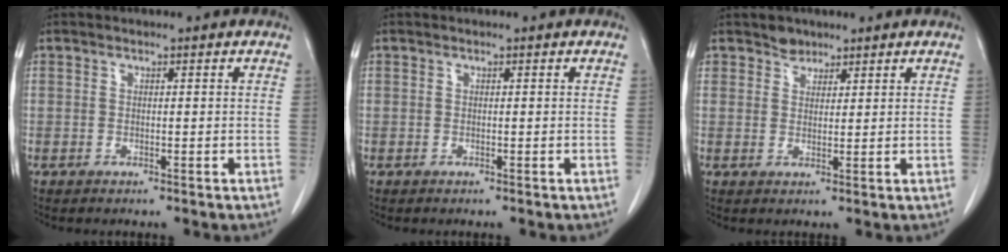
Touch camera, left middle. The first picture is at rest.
{"total": 0.0}
{"total": 2.1, "force": [1.7, 1.2, 0.1], "torque": [0.004, 0.000, 0.027]}